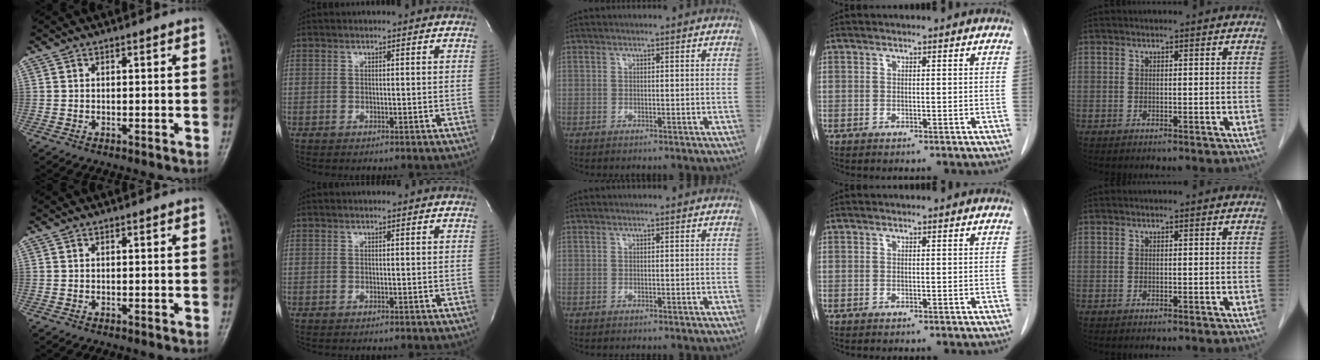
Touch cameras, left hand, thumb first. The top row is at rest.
{}